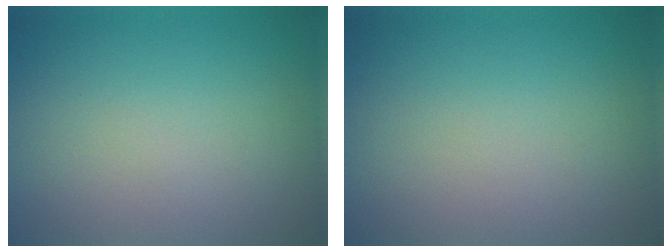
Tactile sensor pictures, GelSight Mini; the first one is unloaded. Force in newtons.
{"total": 0.0}